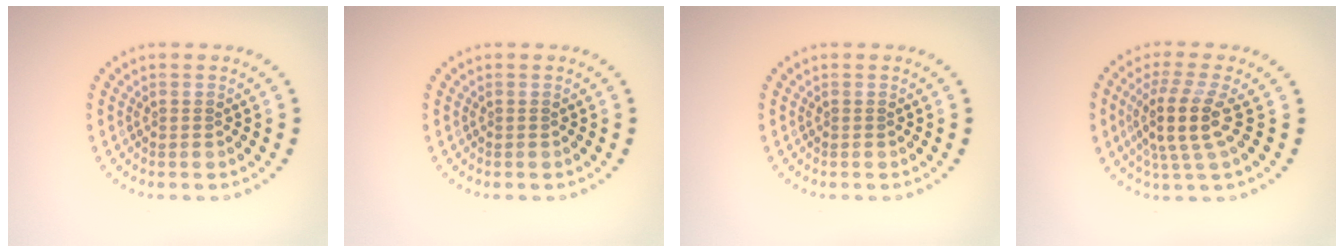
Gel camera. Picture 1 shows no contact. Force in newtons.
{"total": 0.0}
{"total": 0.0}
{"total": 4.2, "press": 3.3, "slide": 2.7}